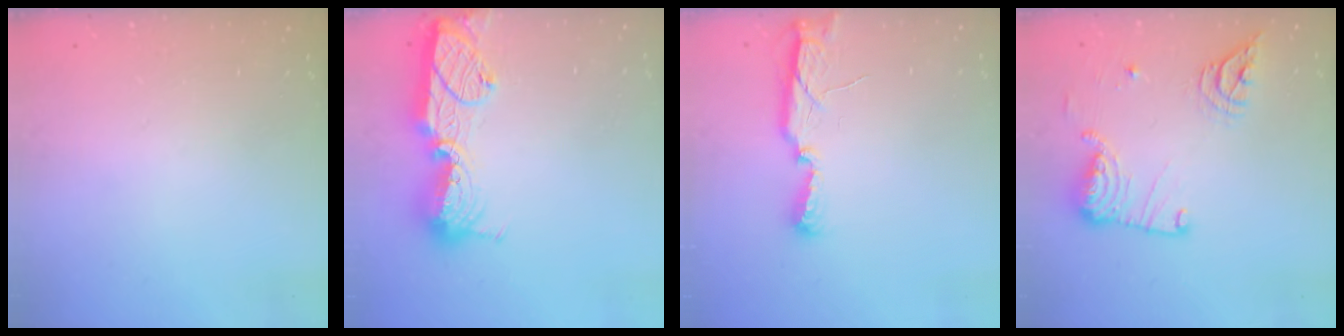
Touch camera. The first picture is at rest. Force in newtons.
{"total": 14.9, "press": 14.9, "slide": 0.9}
{"total": 9.0, "press": 7.8, "slide": 4.5}
{"total": 15.8, "press": 15.0, "slide": 4.9}